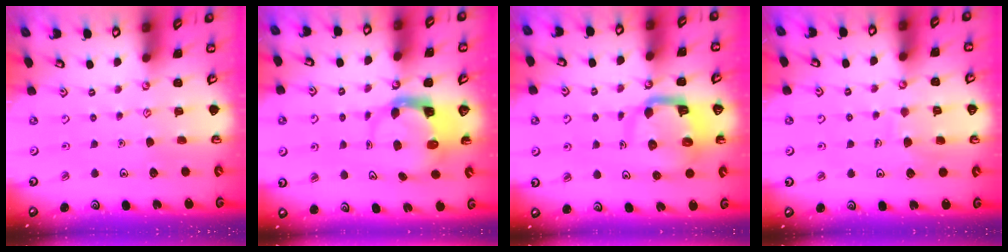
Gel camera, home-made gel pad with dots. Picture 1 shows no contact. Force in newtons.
{"total": 3.5, "press": 3.5, "slide": 0.5}
{"total": 9.0, "press": 9.0, "slide": 1.1}
{"total": 6.0, "press": 6.0, "slide": 0.6}